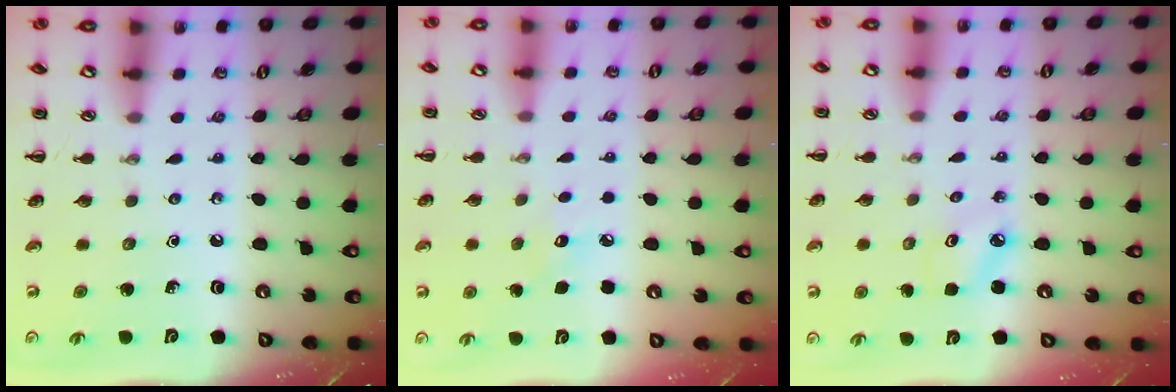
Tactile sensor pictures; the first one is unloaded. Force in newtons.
{"total": 5.2, "press": 5.0, "slide": 1.4}
{"total": 2.8, "press": 2.7, "slide": 0.6}